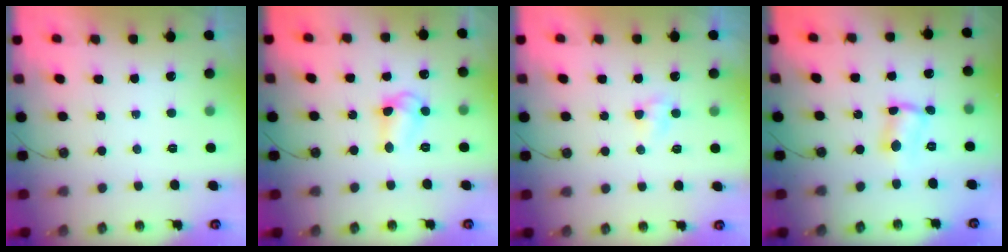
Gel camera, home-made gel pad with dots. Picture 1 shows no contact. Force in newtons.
{"total": 8.0, "press": 8.0, "slide": 0.7}
{"total": 4.1, "press": 4.1, "slide": 0.6}
{"total": 2.3, "press": 2.2, "slide": 0.6}